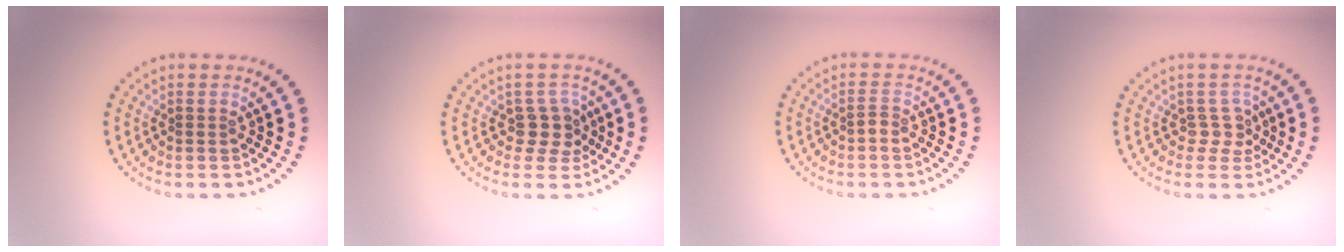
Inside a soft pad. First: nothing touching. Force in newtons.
{"total": 2.3, "press": 1.9, "slide": 1.2}
{"total": 0.8, "press": 0.5, "slide": 0.7}
{"total": 1.7, "press": 1.3, "slide": 1.1}